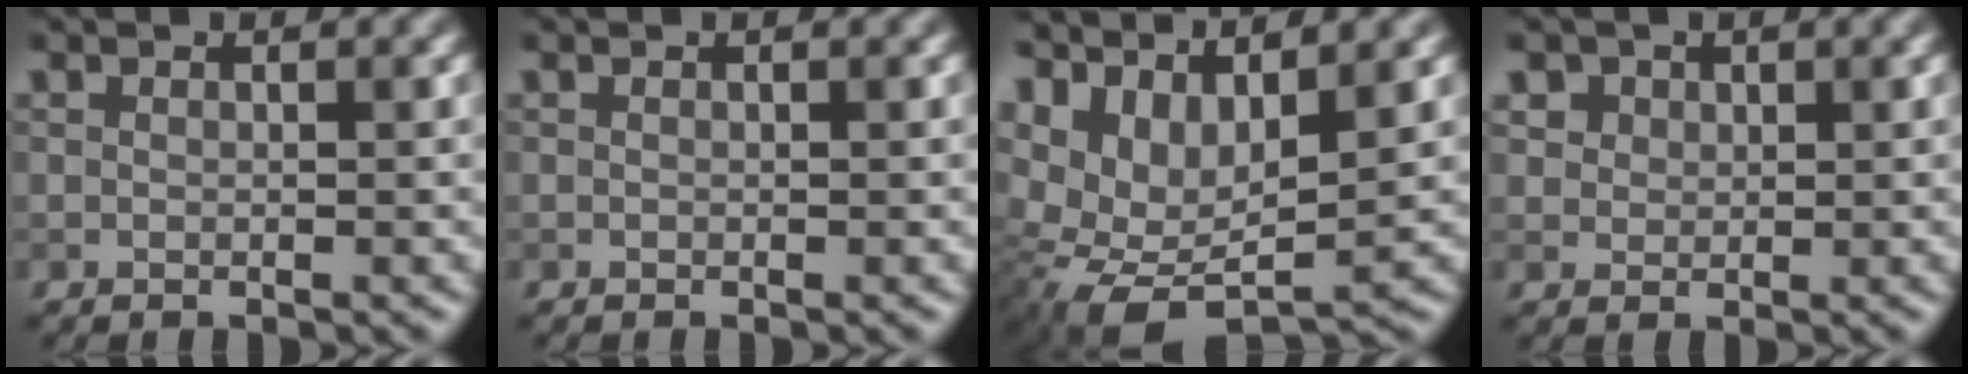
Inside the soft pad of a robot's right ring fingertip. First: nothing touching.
{"total": 0.0}
{"total": 10.0, "force": [1.9, 6.1, 7.7], "torque": [-0.161, -0.014, 0.048]}
{"total": 3.2, "force": [1.8, 2.4, 1.3], "torque": [-0.039, 0.000, 0.037]}